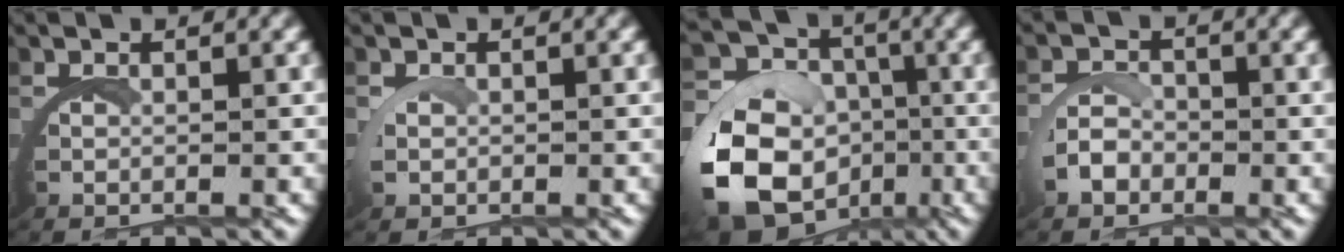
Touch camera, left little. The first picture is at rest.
{"total": 0.6, "force": [0.5, 0.1, 0.1], "torque": [-0.018, -0.009, 0.012]}
{"total": 10.6, "force": [-3.1, 8.8, 5.1], "torque": [-0.117, -0.046, -0.049]}
{"total": 1.2, "force": [-0.3, 1.0, 0.6], "torque": [-0.011, 0.001, -0.013]}